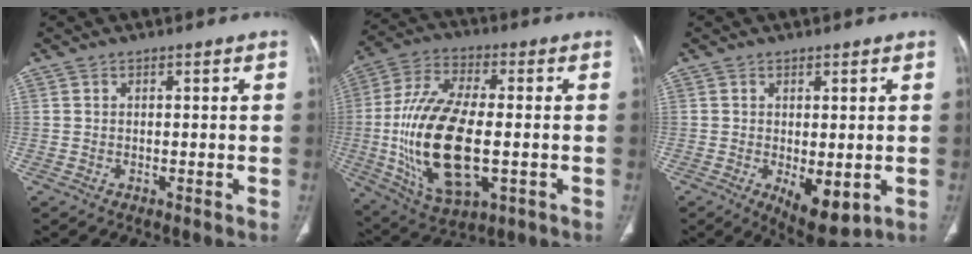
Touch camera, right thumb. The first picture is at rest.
{"total": 22.2, "force": [-2.7, 10.4, 19.4], "torque": [-0.393, 0.003, -0.035]}
{"total": 7.8, "force": [-1.8, 3.5, 6.7], "torque": [-0.092, -0.019, -0.015]}